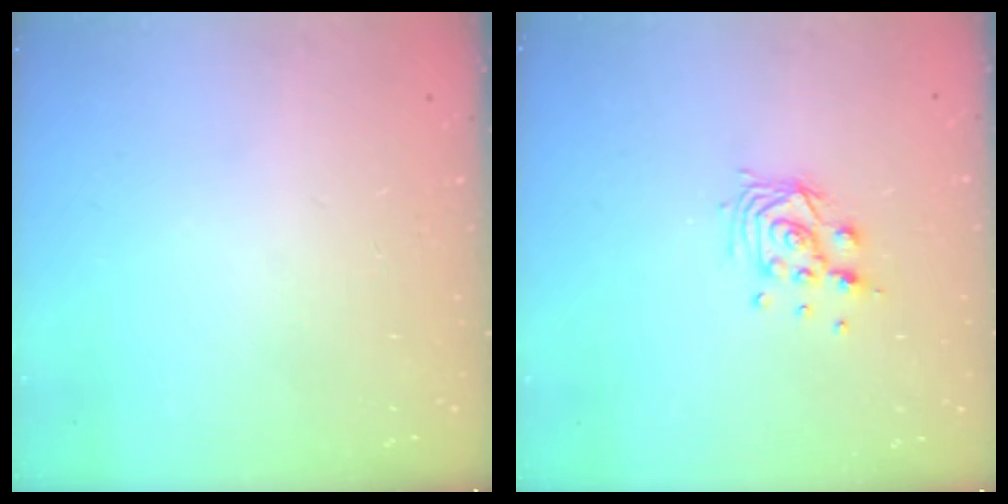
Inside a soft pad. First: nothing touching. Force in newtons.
{"total": 9.6, "press": 9.6, "slide": 0.5}